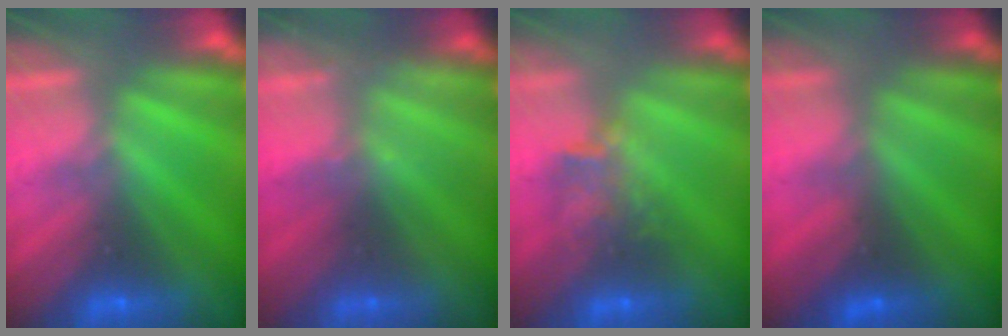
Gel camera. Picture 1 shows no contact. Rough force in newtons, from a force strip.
{"total": 2.3}
{"total": 3.9}
{"total": 4.5}